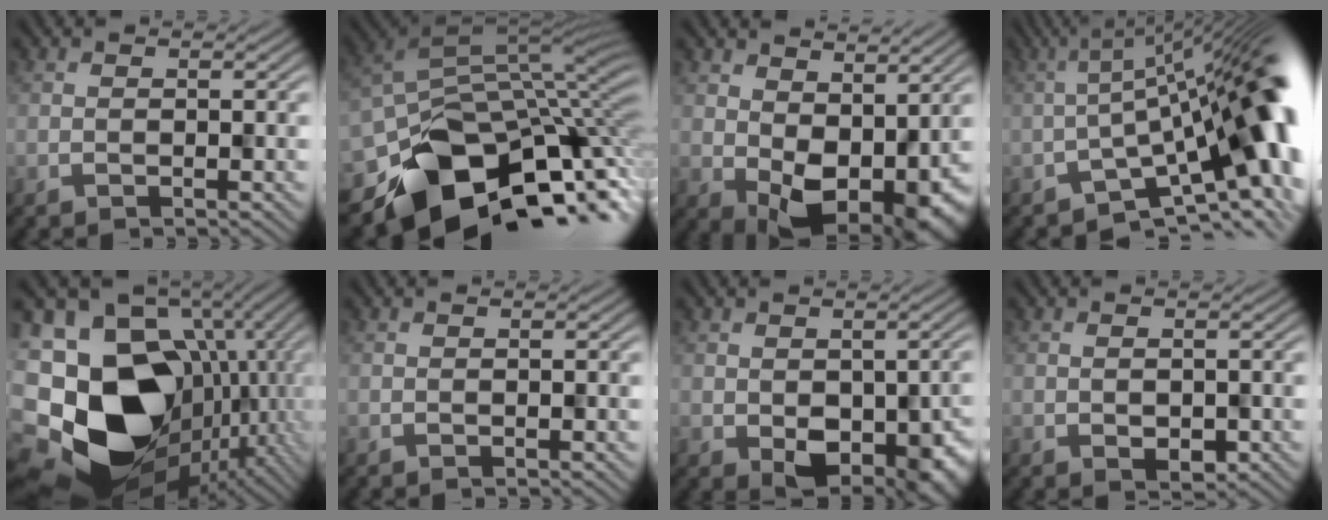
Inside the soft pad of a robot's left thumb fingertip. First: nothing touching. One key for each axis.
{"total": 13.2, "fx": -7.1, "fy": 9.0, "fz": 6.7, "tx": -0.136, "ty": -0.046, "tz": -0.107}
{"total": 7.8, "fx": 0.0, "fy": 5.4, "fz": 5.7, "tx": -0.089, "ty": -0.036, "tz": 0.023}
{"total": 11.5, "fx": -3.4, "fy": 3.1, "fz": 10.5, "tx": -0.141, "ty": 0.008, "tz": -0.063}
{"total": 21.3, "fx": -3.9, "fy": 17.2, "fz": 11.9, "tx": -0.257, "ty": -0.060, "tz": -0.029}
{"total": 0.0}
{"total": 8.7, "fx": -2.1, "fy": 6.0, "fz": 5.9, "tx": -0.070, "ty": -0.036, "tz": -0.009}
{"total": 1.9, "fx": -0.3, "fy": 1.5, "fz": 1.1, "tx": -0.014, "ty": -0.008, "tz": 0.000}